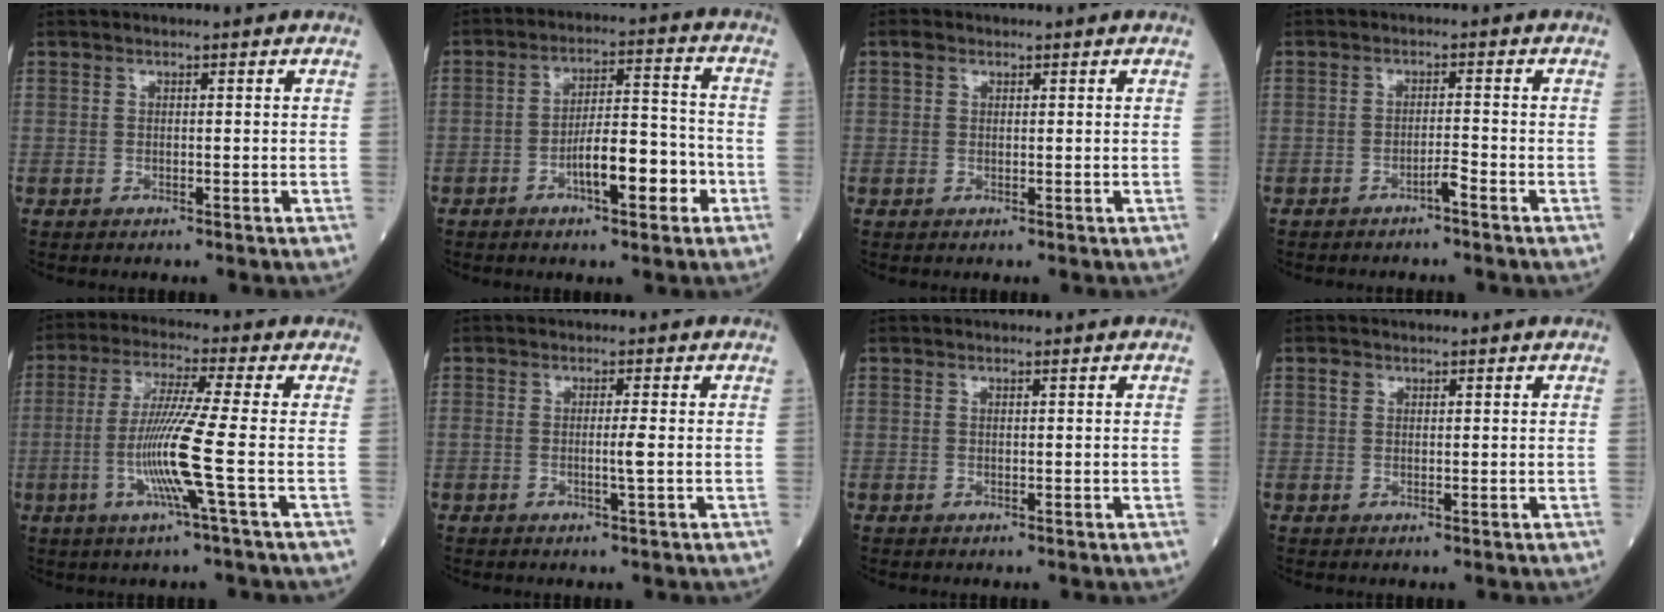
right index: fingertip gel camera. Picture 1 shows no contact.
{"total": 8.7, "force": [-3.6, 2.4, 7.6], "torque": [-0.131, 0.018, -0.053]}
{"total": 1.2, "force": [0.7, 0.9, 0.4], "torque": [-0.009, 0.008, 0.011]}
{"total": 1.7, "force": [-1.3, -0.2, 1.0], "torque": [-0.020, 0.002, -0.022]}
{"total": 9.5, "force": [-2.2, -1.7, 9.1], "torque": [-0.188, -0.014, -0.045]}
{"total": 1.6, "force": [-0.2, -0.4, 1.5], "torque": [-0.033, -0.003, -0.002]}
{"total": 0.0}
{"total": 1.1, "force": [0.6, 0.8, 0.4], "torque": [-0.009, 0.005, 0.011]}